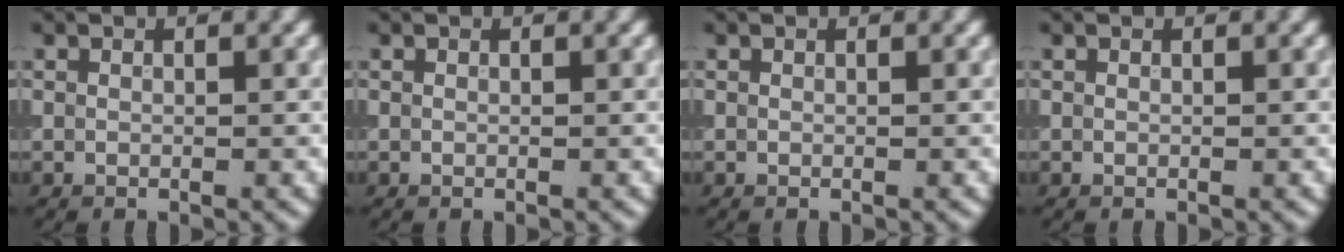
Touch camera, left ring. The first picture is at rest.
{"total": 0.0}
{"total": 0.0}
{"total": 0.0}